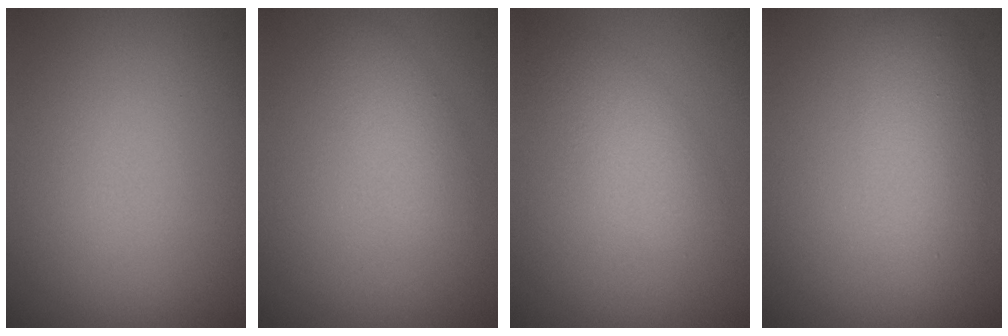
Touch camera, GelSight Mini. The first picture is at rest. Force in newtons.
{"total": 2.1, "press": 2.1, "slide": 0.1}
{"total": 2.8, "press": 2.8, "slide": 0.2}
{"total": 4.1, "press": 4.1, "slide": 0.2}